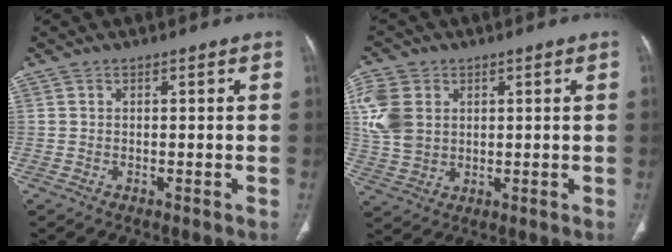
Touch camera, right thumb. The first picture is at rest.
{"total": 9.5, "force": [2.4, 7.3, 5.5], "torque": [-0.111, -0.002, 0.050]}